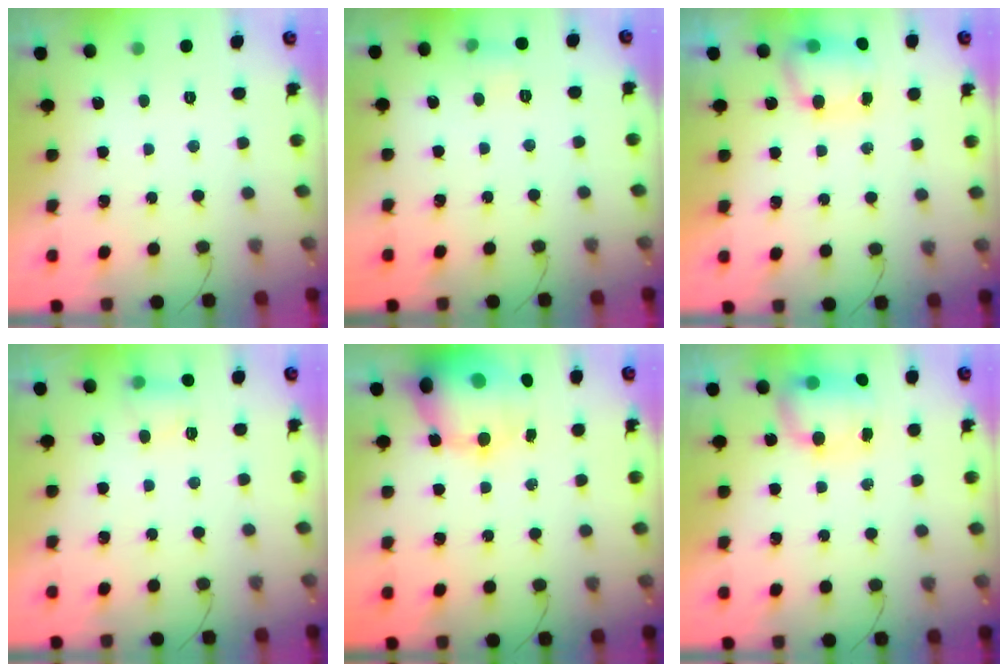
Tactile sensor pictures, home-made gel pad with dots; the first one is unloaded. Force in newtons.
{"total": 4.5, "press": 4.3, "slide": 1.4}
{"total": 7.2, "press": 7.1, "slide": 0.8}
{"total": 5.2, "press": 4.9, "slide": 1.6}
{"total": 16.2, "press": 15.6, "slide": 4.3}
{"total": 7.5, "press": 7.5, "slide": 0.8}